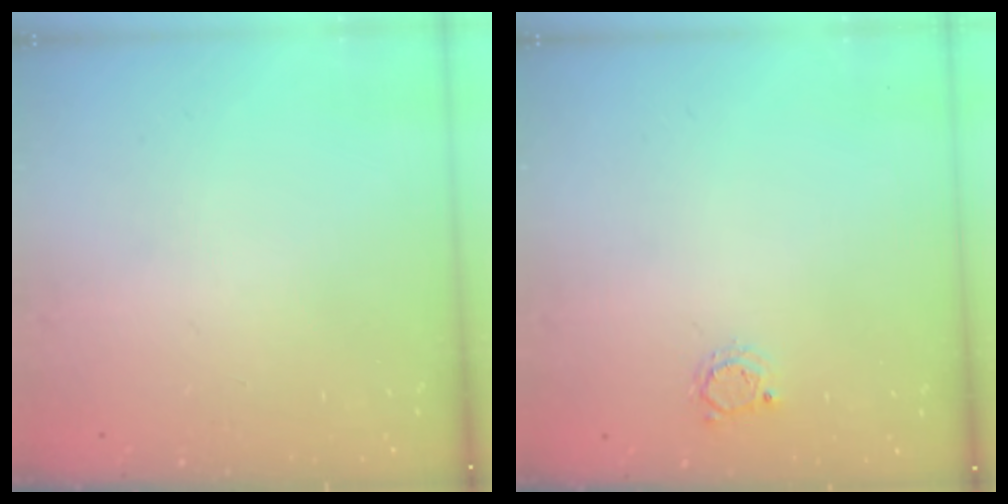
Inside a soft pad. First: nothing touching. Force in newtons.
{"total": 2.6, "press": 2.6, "slide": 0.4}